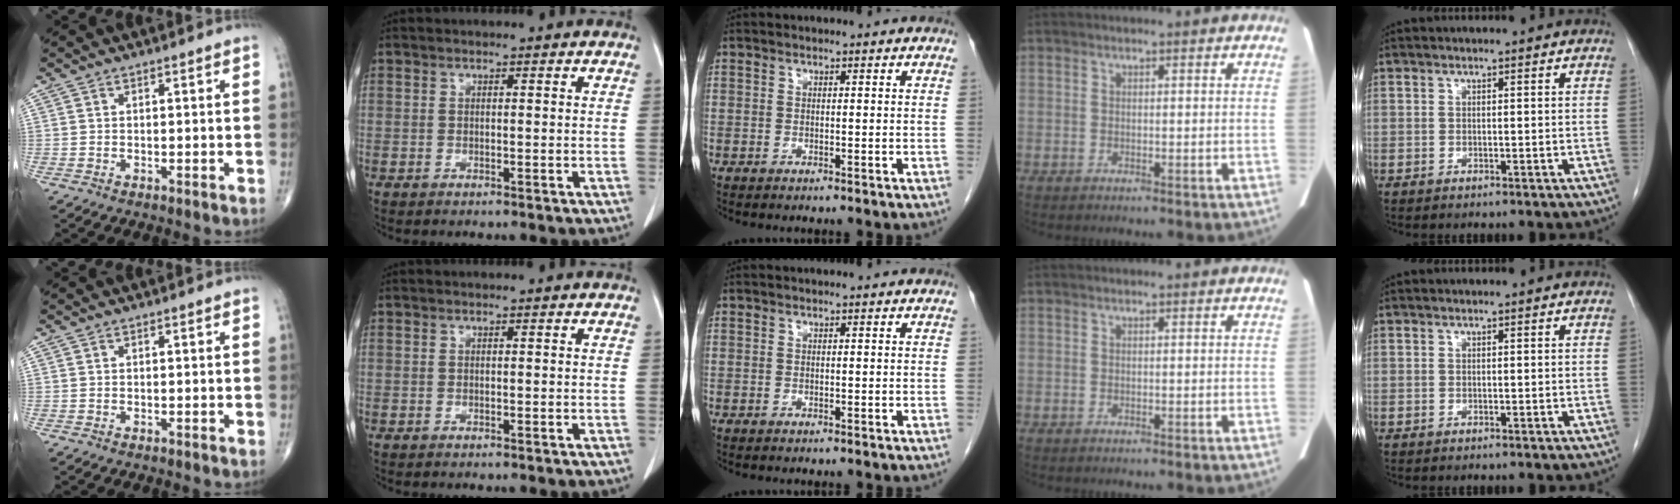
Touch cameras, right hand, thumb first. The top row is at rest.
{}